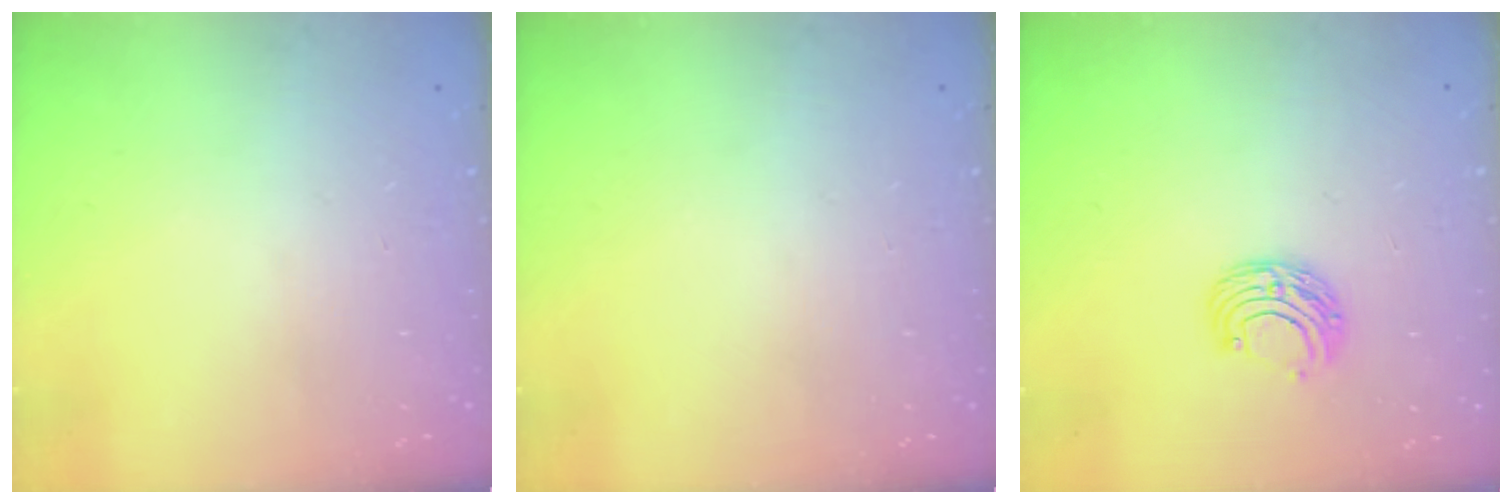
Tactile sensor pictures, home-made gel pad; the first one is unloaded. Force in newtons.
{"total": 0.0}
{"total": 7.6, "press": 7.5, "slide": 0.6}